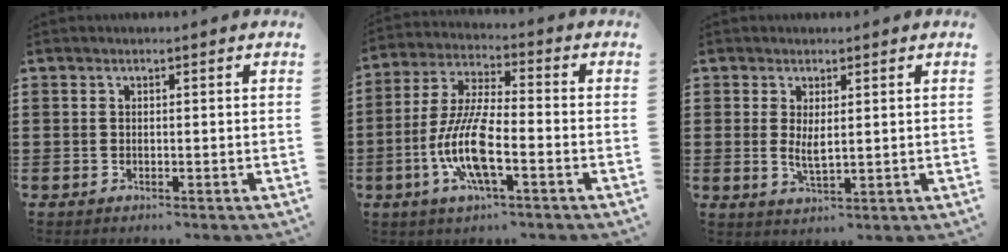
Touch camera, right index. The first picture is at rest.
{"total": 10.2, "force": [-3.5, 2.7, 9.2], "torque": [-0.211, -0.013, -0.073]}
{"total": 3.0, "force": [0.7, 1.0, 2.7], "torque": [-0.046, -0.002, 0.011]}